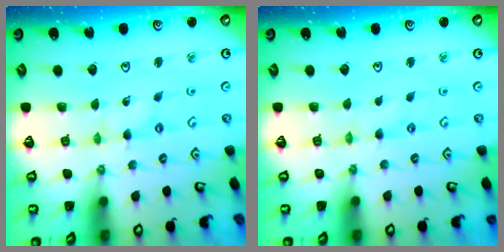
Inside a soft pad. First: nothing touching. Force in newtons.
{"total": 0.0}